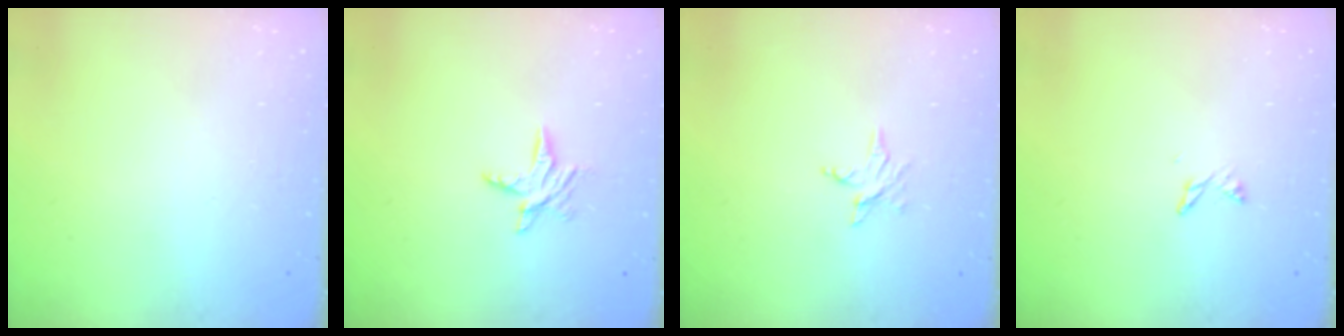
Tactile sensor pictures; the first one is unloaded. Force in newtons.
{"total": 5.8, "press": 5.7, "slide": 0.6}
{"total": 2.5, "press": 2.5, "slide": 0.4}
{"total": 3.4, "press": 3.3, "slide": 0.5}